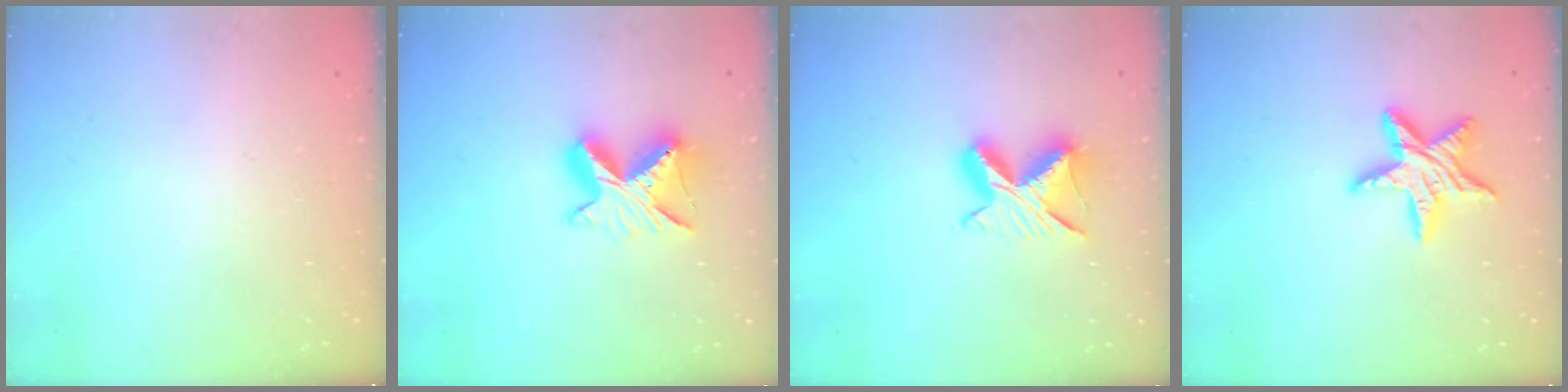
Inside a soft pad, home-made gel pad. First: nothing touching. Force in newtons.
{"total": 9.6, "press": 9.5, "slide": 0.8}
{"total": 9.0, "press": 8.9, "slide": 0.9}
{"total": 11.6, "press": 11.6, "slide": 0.4}